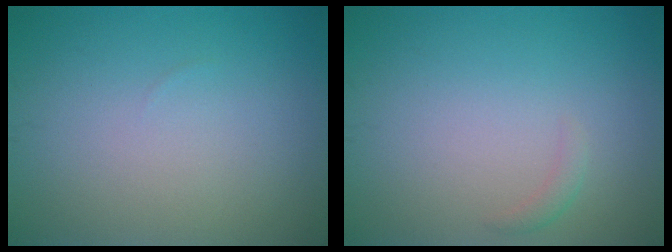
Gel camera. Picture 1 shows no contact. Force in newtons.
{"total": 0.8, "press": 0.8, "slide": 0.0}